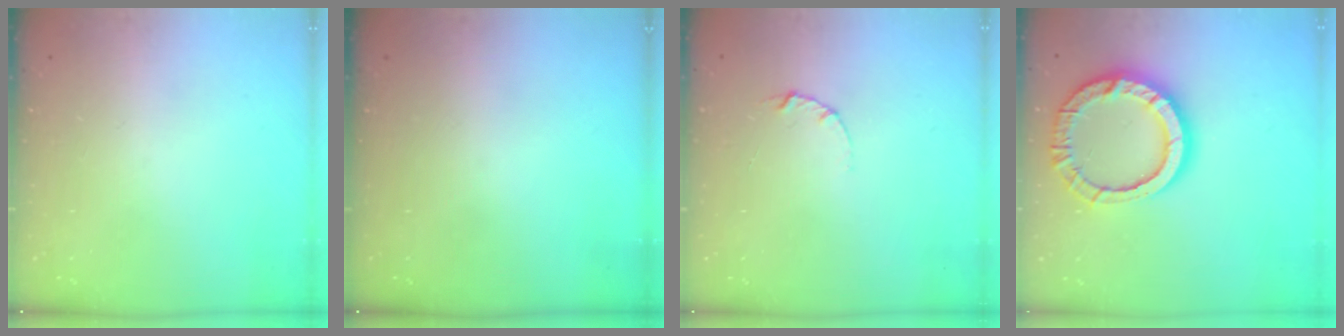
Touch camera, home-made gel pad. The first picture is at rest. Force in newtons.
{"total": 0.0}
{"total": 2.1, "press": 2.1, "slide": 0.1}
{"total": 14.5, "press": 14.5, "slide": 1.1}